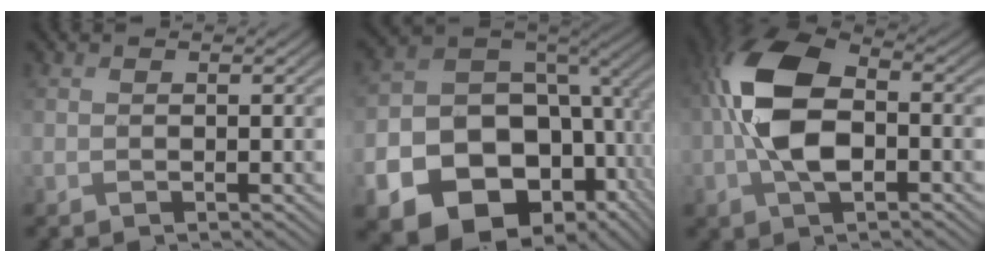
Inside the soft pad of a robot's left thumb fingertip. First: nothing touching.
{"total": 20.9, "force": [-6.4, 16.2, 11.5], "torque": [-0.229, -0.063, -0.074]}
{"total": 10.9, "force": [-1.1, 5.9, 9.1], "torque": [-0.191, 0.010, -0.031]}